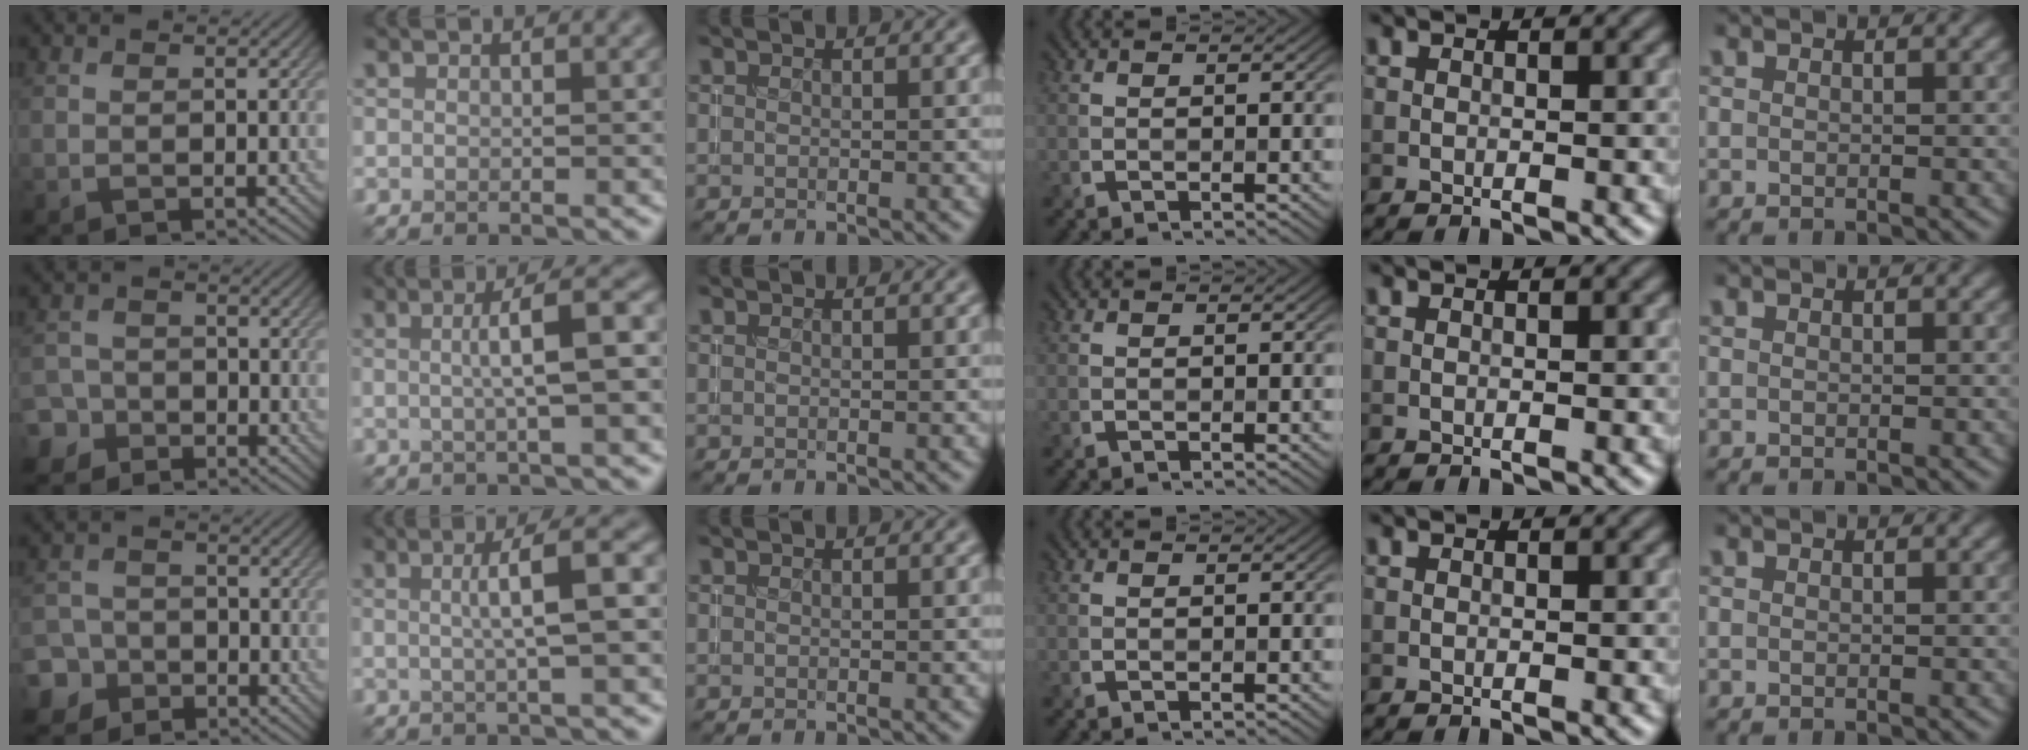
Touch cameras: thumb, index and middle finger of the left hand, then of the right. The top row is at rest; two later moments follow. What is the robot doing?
{"motion": "insert", "object": "coin"}